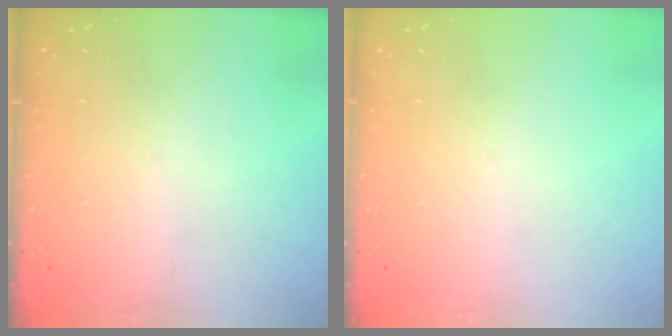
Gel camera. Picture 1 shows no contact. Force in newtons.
{"total": 0.0}